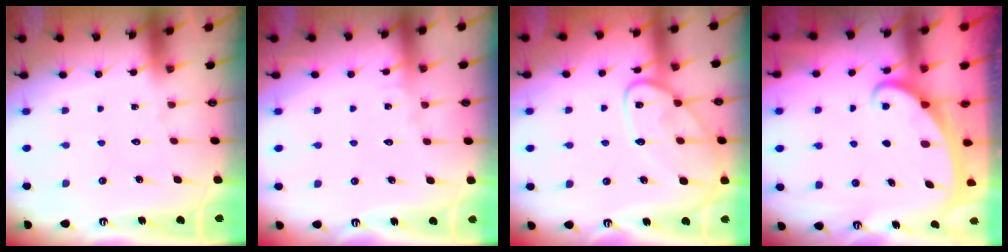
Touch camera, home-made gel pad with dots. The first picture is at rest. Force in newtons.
{"total": 3.7, "press": 3.6, "slide": 0.4}
{"total": 12.9, "press": 12.8, "slide": 1.0}
{"total": 1.9, "press": 1.9, "slide": 0.3}